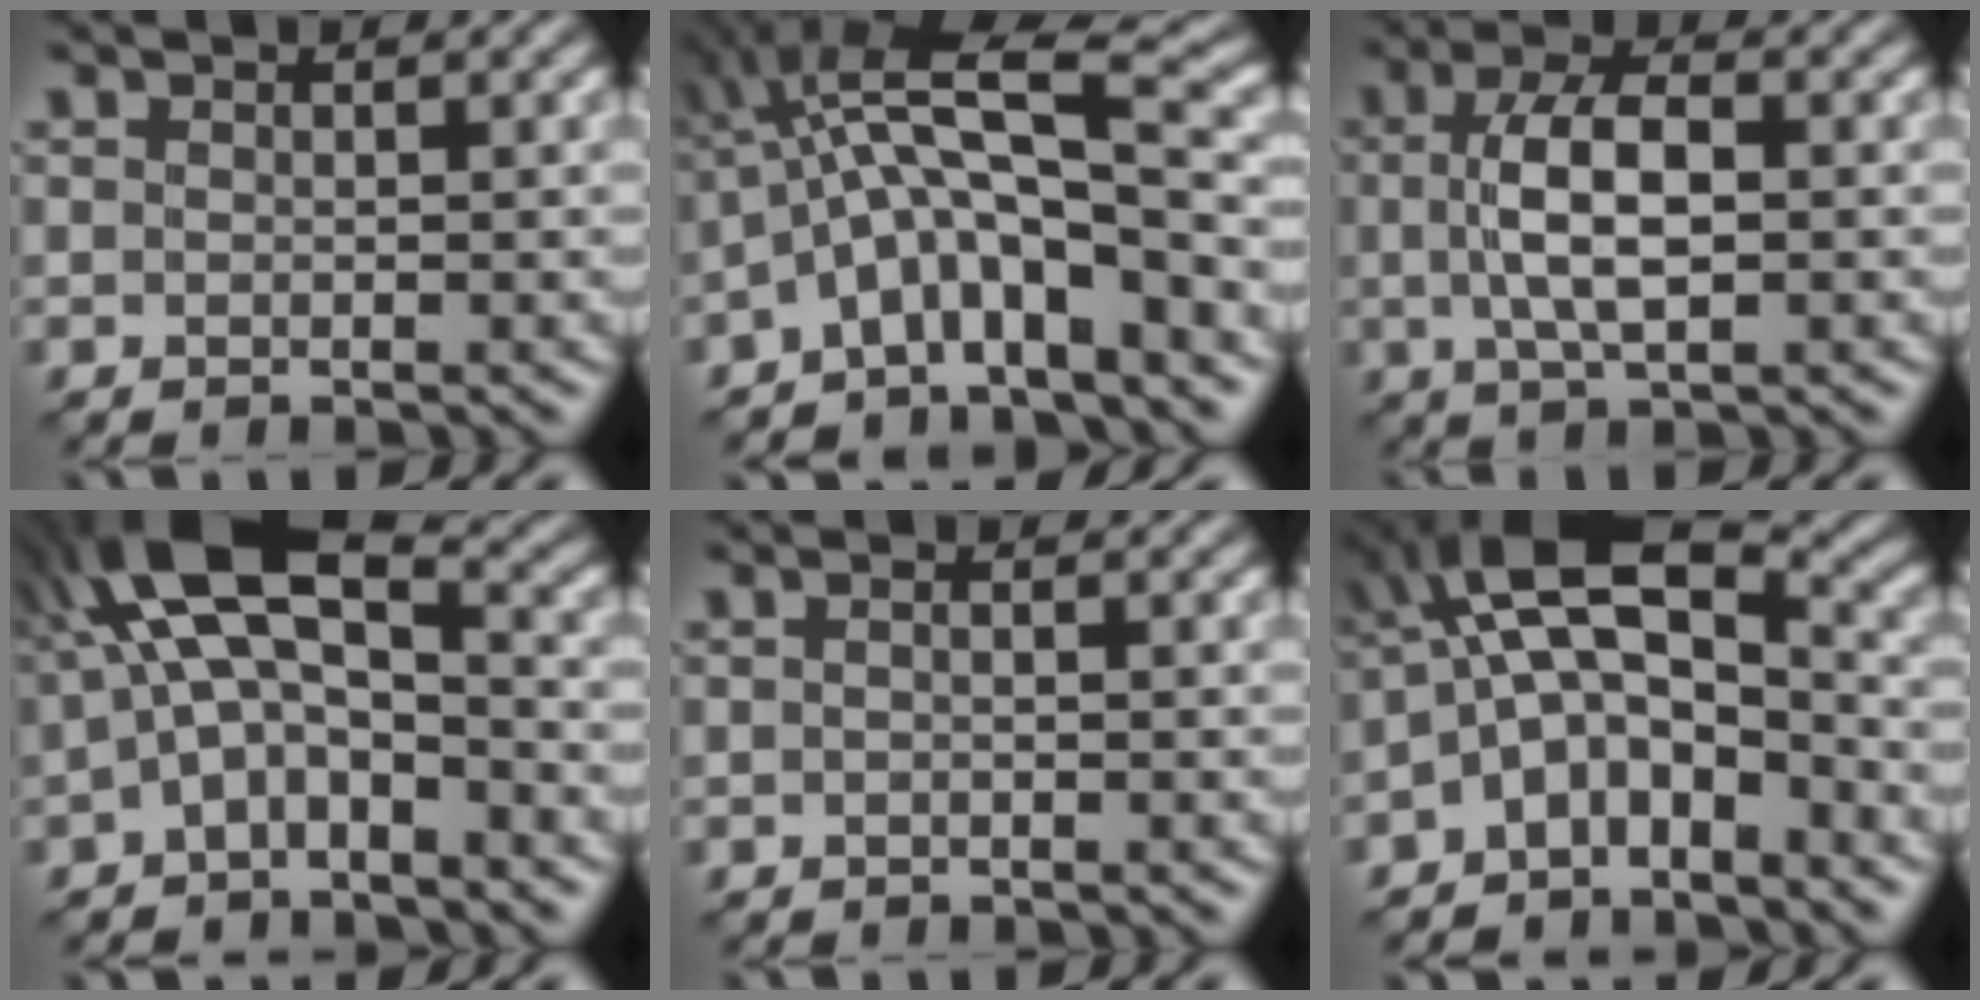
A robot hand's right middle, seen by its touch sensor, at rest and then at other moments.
{"total": 8.6, "force": [-2.0, 2.5, 8.0], "torque": [-0.135, 0.026, -0.050]}
{"total": 5.3, "force": [0.2, 2.0, 4.9], "torque": [-0.097, 0.007, 0.001]}
{"total": 8.4, "force": [0.2, 4.0, 7.4], "torque": [-0.137, 0.032, -0.016]}
{"total": 0.6, "force": [-0.1, 0.1, 0.5], "torque": [-0.014, -0.003, -0.006]}
{"total": 8.4, "force": [-1.7, 4.0, 7.2], "torque": [-0.129, 0.024, -0.047]}